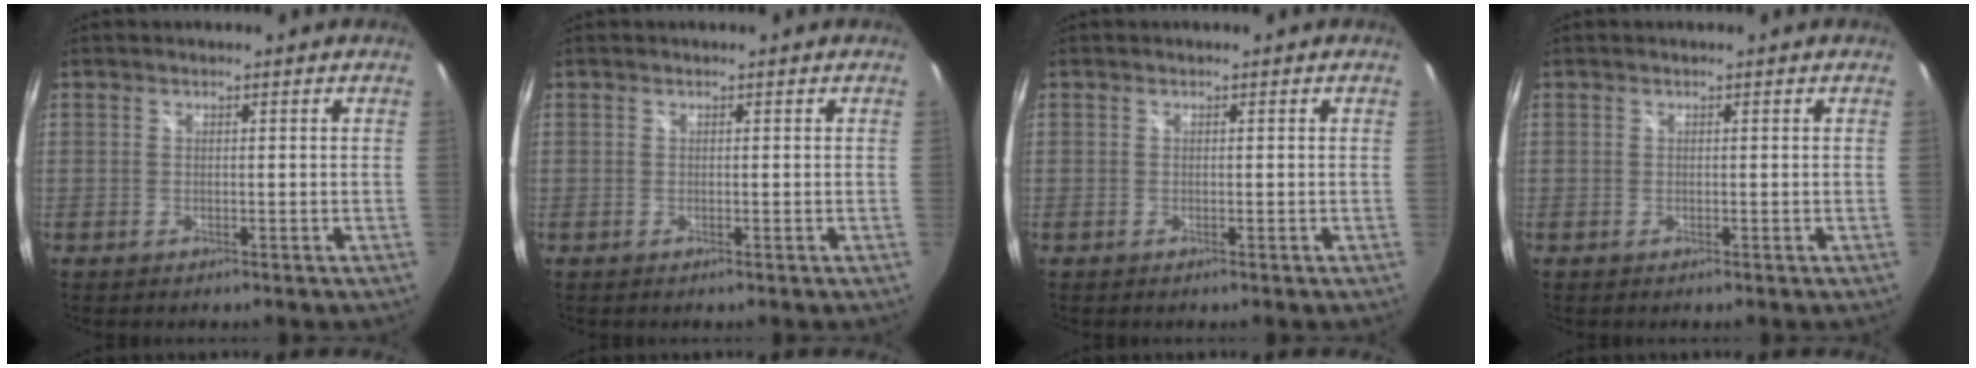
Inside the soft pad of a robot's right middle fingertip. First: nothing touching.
{"total": 0.0}
{"total": 0.0}
{"total": 0.0}